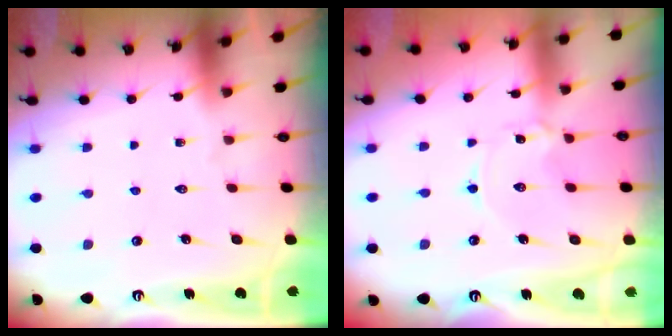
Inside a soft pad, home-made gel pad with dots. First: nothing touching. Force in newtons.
{"total": 0.9, "press": 0.9, "slide": 0.1}